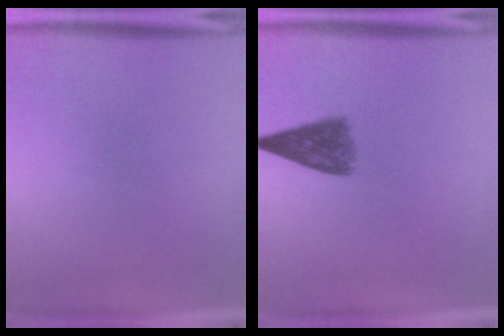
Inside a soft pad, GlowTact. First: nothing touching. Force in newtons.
{"total": 5.9}